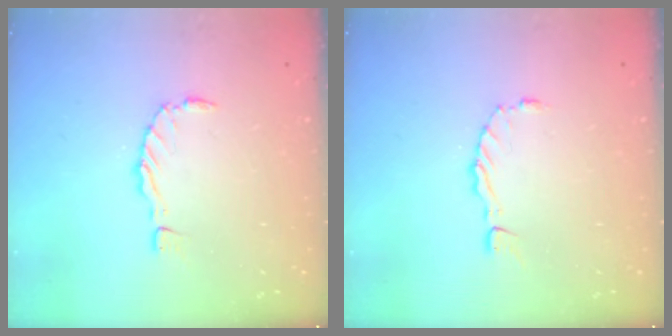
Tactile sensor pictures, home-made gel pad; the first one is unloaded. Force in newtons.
{"total": 0.0}